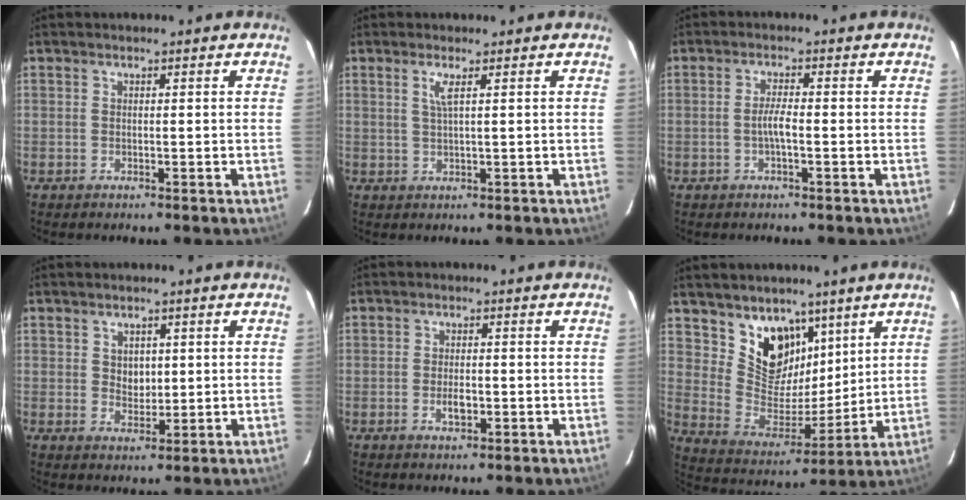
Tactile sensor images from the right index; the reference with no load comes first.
{"total": 2.1, "force": [0.9, -0.3, 1.9], "torque": [-0.038, -0.003, 0.018]}
{"total": 2.6, "force": [-0.8, 0.2, 2.4], "torque": [-0.048, 0.003, -0.017]}
{"total": 4.3, "force": [1.6, 3.1, 2.6], "torque": [-0.037, -0.002, 0.034]}
{"total": 2.9, "force": [-0.9, 1.6, 2.2], "torque": [-0.041, -0.002, -0.016]}
{"total": 13.0, "force": [8.0, 8.9, 5.1], "torque": [-0.097, -0.009, 0.160]}